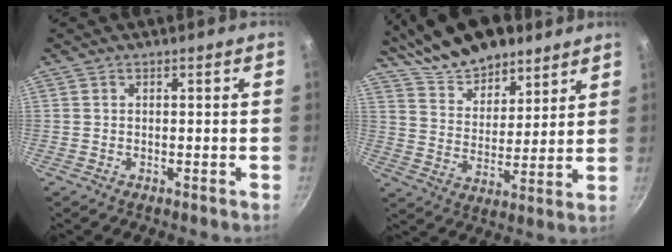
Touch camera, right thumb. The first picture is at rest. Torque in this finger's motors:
{"motor_torque": [-1.94, 2.16, 1.04, 0.87, 0.05]}